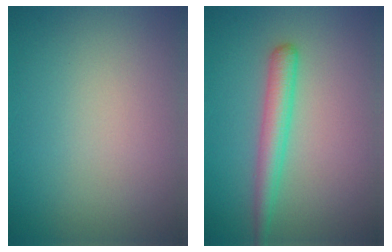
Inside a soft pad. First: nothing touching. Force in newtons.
{"total": 2.8, "press": 2.8, "slide": 0.1}